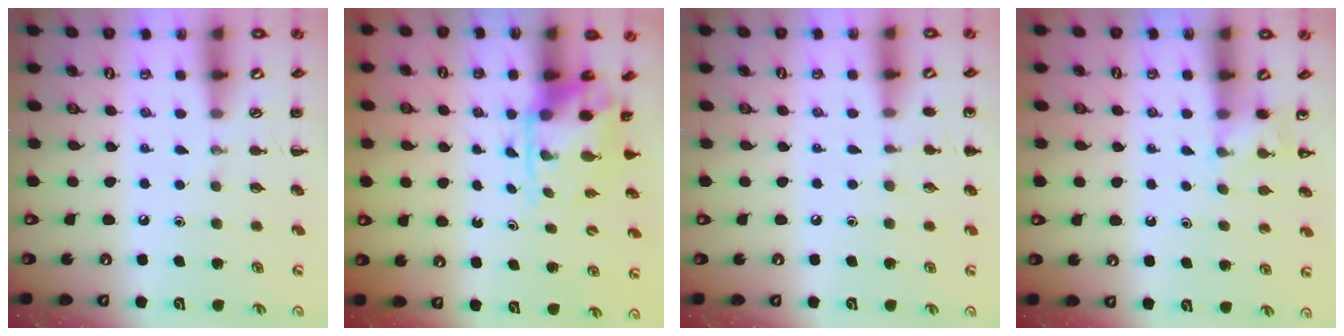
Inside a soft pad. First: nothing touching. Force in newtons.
{"total": 4.0, "press": 3.8, "slide": 1.2}
{"total": 4.0, "press": 3.8, "slide": 1.2}
{"total": 5.2, "press": 5.0, "slide": 1.5}